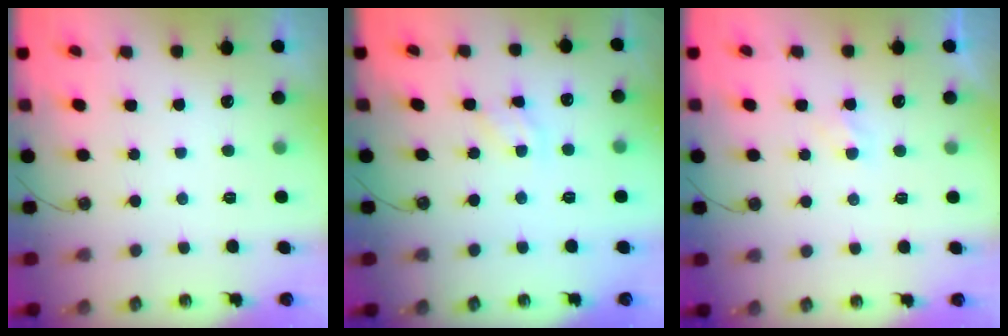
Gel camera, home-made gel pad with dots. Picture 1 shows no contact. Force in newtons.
{"total": 3.0, "press": 2.9, "slide": 0.4}
{"total": 2.1, "press": 2.1, "slide": 0.4}